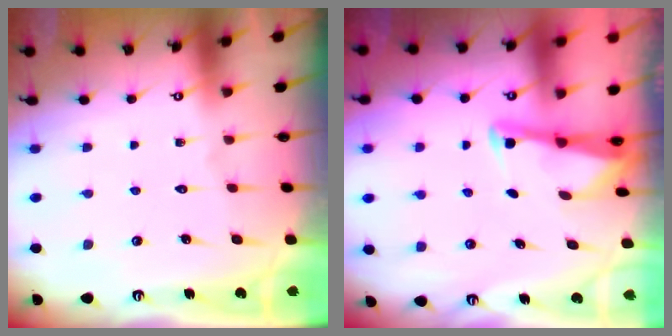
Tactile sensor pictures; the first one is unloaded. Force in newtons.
{"total": 2.8, "press": 2.8, "slide": 0.2}